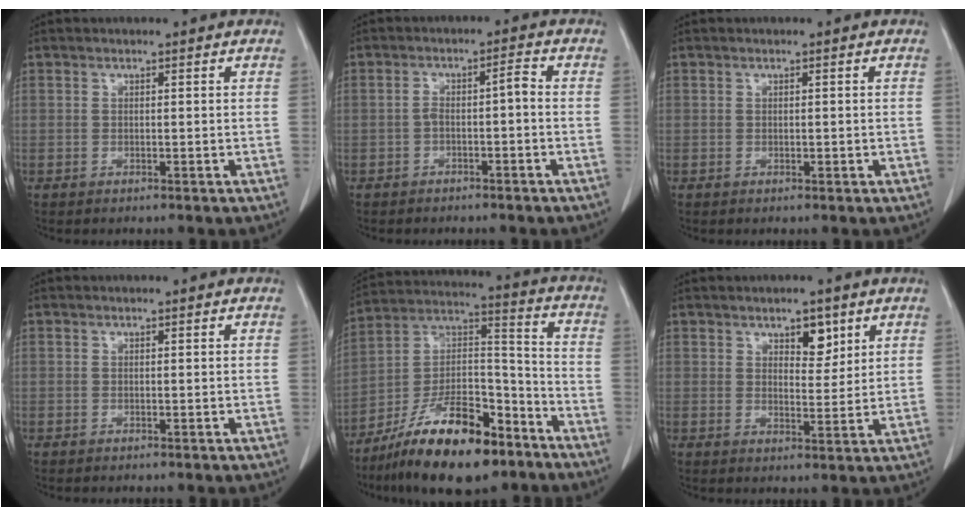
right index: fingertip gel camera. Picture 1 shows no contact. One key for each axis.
{"total": 3.2, "fx": -1.0, "fy": 0.7, "fz": 2.9, "tx": -0.051, "ty": 0.019, "tz": -0.014}
{"total": 0.6, "fx": -0.1, "fy": 0.3, "fz": 0.5, "tx": -0.009, "ty": 0.001, "tz": 0.002}
{"total": 0.0}
{"total": 19.8, "fx": -13.3, "fy": 6.3, "fz": 13.2, "tx": -0.232, "ty": 0.015, "tz": -0.228}
{"total": 4.2, "fx": 2.5, "fy": 1.9, "fz": 2.8, "tx": -0.038, "ty": -0.004, "tz": 0.039}